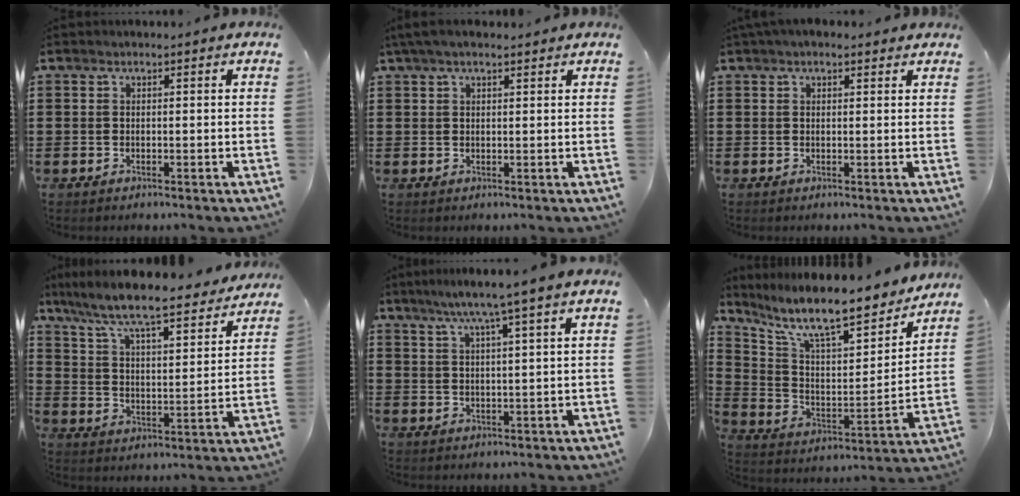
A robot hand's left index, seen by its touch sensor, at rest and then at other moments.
{"total": 2.5, "force": [1.6, 0.6, 1.8], "torque": [-0.038, 0.004, 0.030]}
{"total": 1.6, "force": [1.1, 1.0, 0.7], "torque": [-0.016, 0.007, 0.020]}
{"total": 7.5, "force": [6.9, 0.1, 3.0], "torque": [-0.089, -0.050, 0.111]}
{"total": 5.3, "force": [3.7, -1.0, 3.6], "torque": [-0.080, -0.007, 0.061]}
{"total": 11.0, "force": [9.2, 2.0, 5.6], "torque": [-0.141, -0.062, 0.154]}